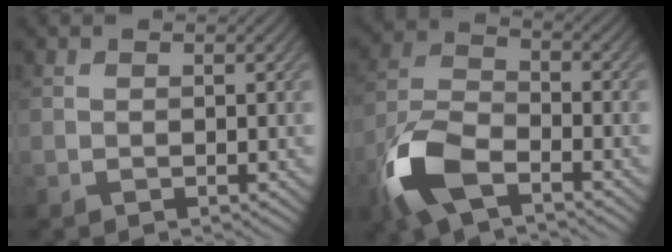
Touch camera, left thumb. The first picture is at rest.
{"total": 10.5, "force": [-5.9, 4.6, 7.3], "torque": [-0.172, -0.013, -0.133]}